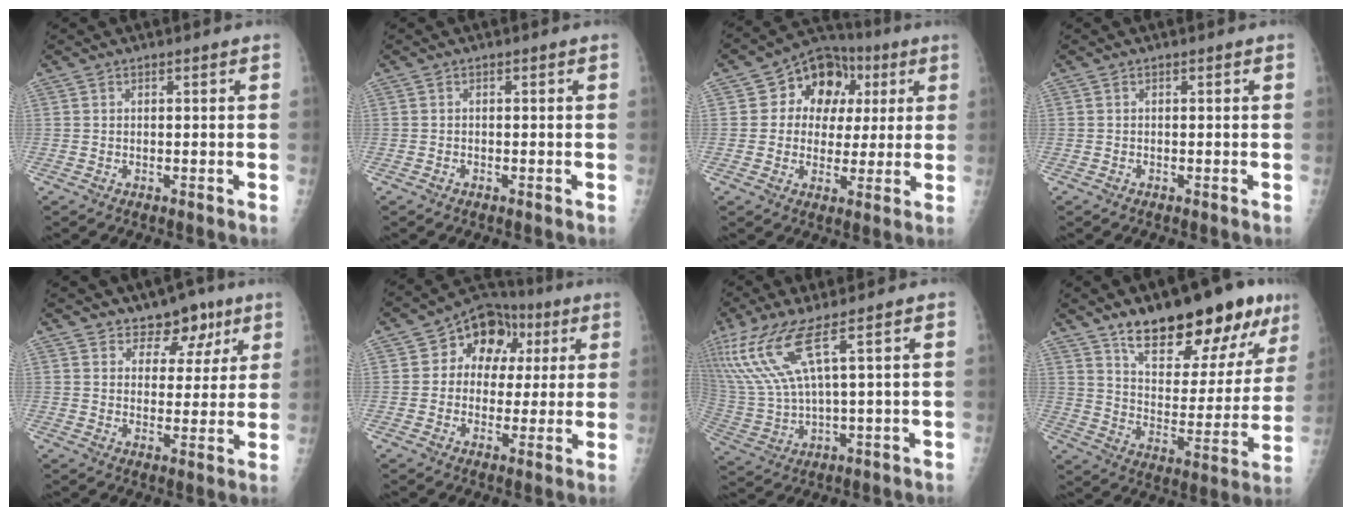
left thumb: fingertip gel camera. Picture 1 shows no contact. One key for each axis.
{"total": 0.5, "fx": -0.4, "fy": 0.3, "fz": 0.0, "tx": 0.002, "ty": 0.002, "tz": -0.007}
{"total": 13.1, "fx": 3.5, "fy": 10.3, "fz": 7.3, "tx": -0.048, "ty": 0.011, "tz": 0.046}
{"total": 0.0}
{"total": 7.0, "fx": 4.9, "fy": 4.6, "fz": 2.0, "tx": 0.016, "ty": -0.023, "tz": 0.073}
{"total": 12.2, "fx": 3.3, "fy": 9.4, "fz": 7.0, "tx": -0.047, "ty": 0.014, "tz": 0.041}
{"total": 12.1, "fx": 6.2, "fy": 1.6, "fz": 10.3, "tx": -0.258, "ty": -0.024, "tz": 0.142}
{"total": 22.7, "fx": 15.1, "fy": 8.6, "fz": 14.5, "tx": -0.158, "ty": -0.075, "tz": 0.231}